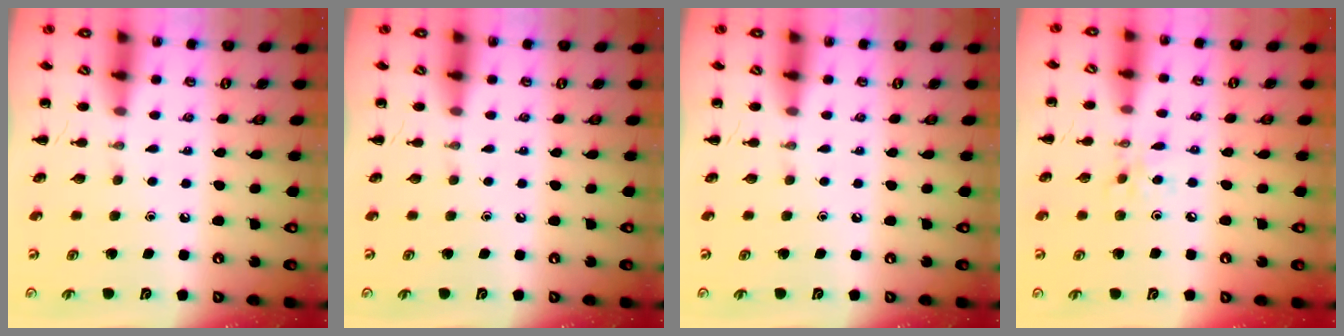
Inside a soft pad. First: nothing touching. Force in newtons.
{"total": 0.0}
{"total": 0.0}
{"total": 3.8, "press": 3.6, "slide": 1.2}